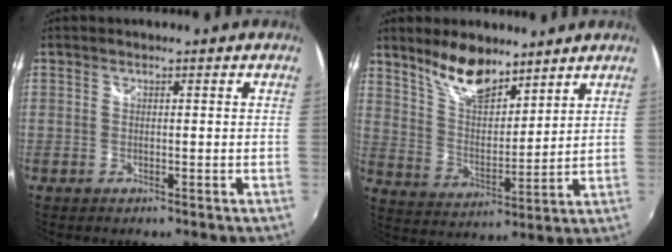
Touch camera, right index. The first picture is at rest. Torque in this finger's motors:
{"motor_torque": [0.25, 0.22, 0.17, 0.06]}